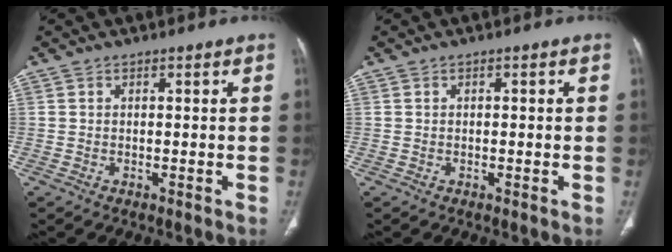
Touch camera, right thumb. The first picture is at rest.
{"total": 1.0, "force": [0.1, 0.4, 0.9], "torque": [-0.014, 0.000, 0.003]}